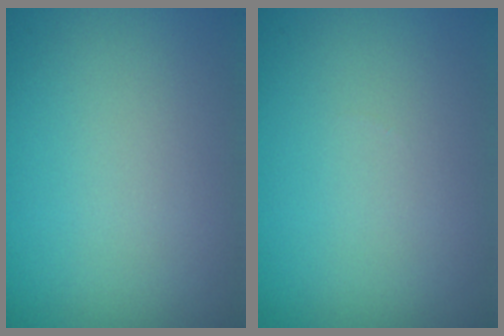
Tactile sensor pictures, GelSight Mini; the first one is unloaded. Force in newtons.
{"total": 0.0}